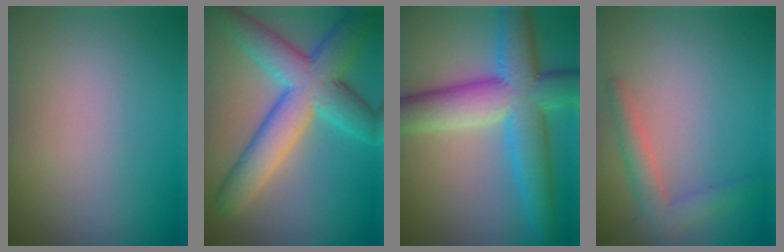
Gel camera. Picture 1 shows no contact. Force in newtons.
{"total": 8.7, "press": 8.7, "slide": 0.3}
{"total": 9.6, "press": 9.6, "slide": 0.2}
{"total": 2.6, "press": 2.6, "slide": 0.0}